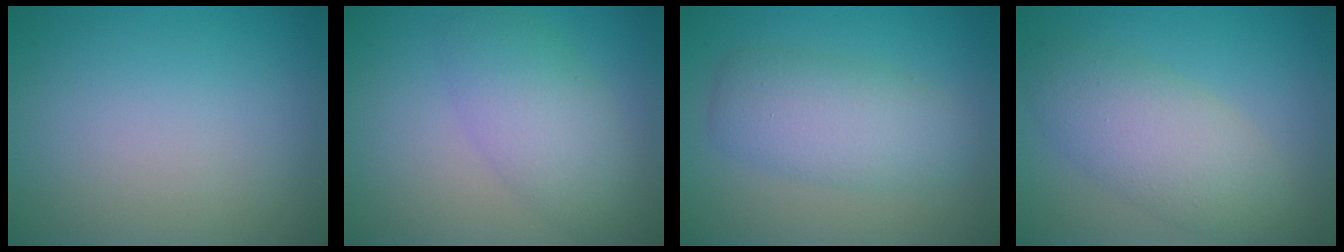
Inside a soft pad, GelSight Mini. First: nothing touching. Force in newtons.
{"total": 4.6, "press": 4.6, "slide": 0.3}
{"total": 3.7, "press": 3.7, "slide": 0.2}
{"total": 5.3, "press": 5.3, "slide": 0.2}